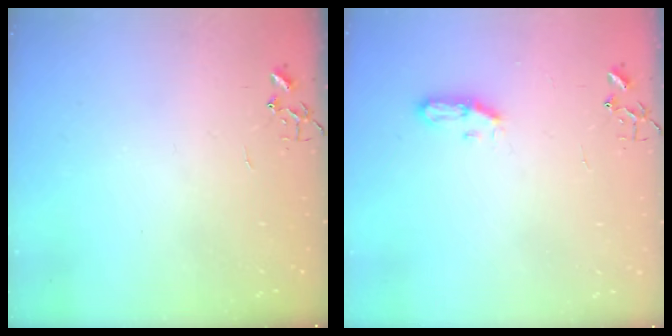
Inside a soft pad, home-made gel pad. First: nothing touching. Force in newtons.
{"total": 5.5, "press": 5.5, "slide": 0.7}